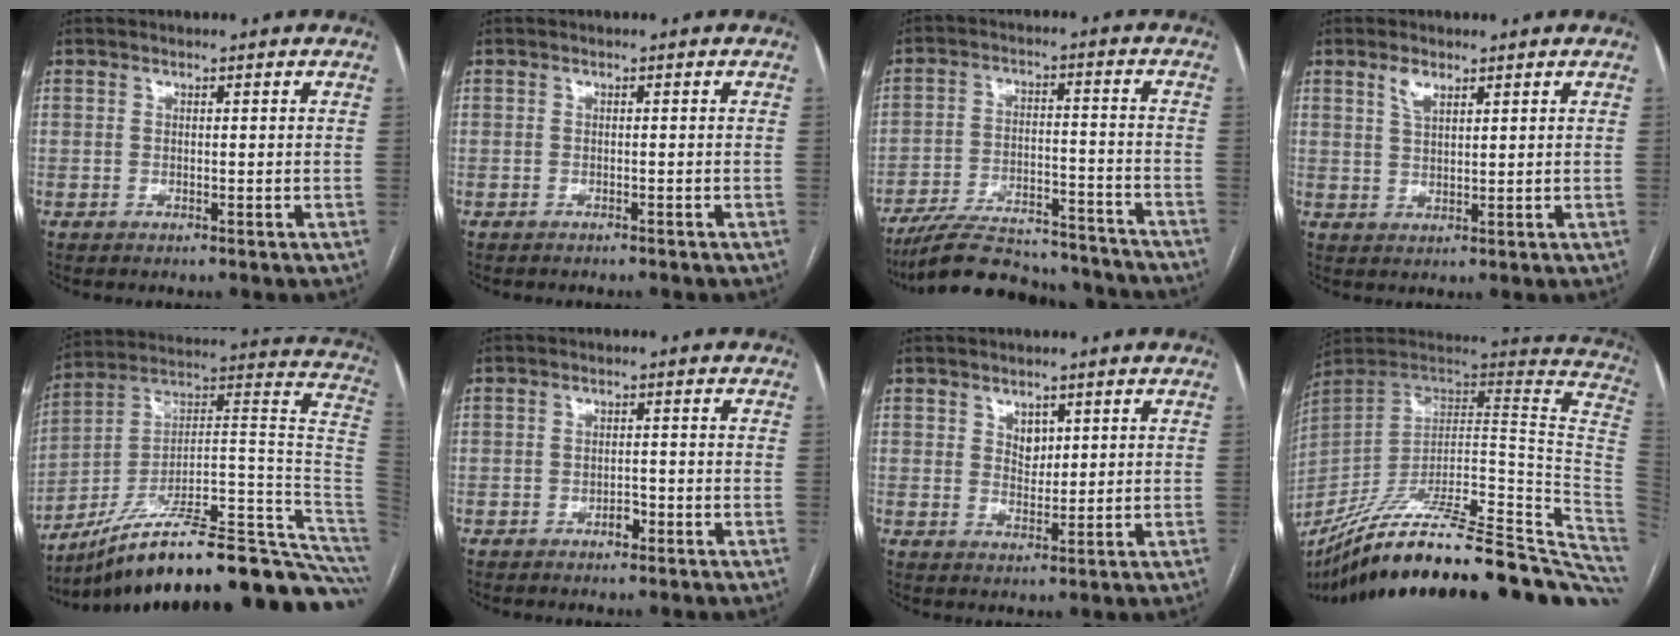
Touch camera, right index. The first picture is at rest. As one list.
[{"total": 1.9, "force": [-1.7, 0.6, 0.5], "torque": [-0.012, -0.002, -0.019]}, {"total": 25.8, "force": [-23.5, 5.5, 9.0], "torque": [-0.128, 0.012, -0.344]}, {"total": 3.0, "force": [1.8, 1.3, 2.0], "torque": [-0.040, 0.003, 0.040]}, {"total": 31.7, "force": [-24.9, 2.6, 19.5], "torque": [-0.159, 0.038, -0.368]}, {"total": 1.9, "force": [-1.3, 0.9, 1.0], "torque": [-0.013, 0.005, -0.019]}, {"total": 2.8, "force": [1.3, 2.0, 1.5], "torque": [-0.024, 0.000, 0.027]}, {"total": 40.8, "force": [-31.9, 6.5, 24.6], "torque": [-0.270, -0.046, -0.448]}]